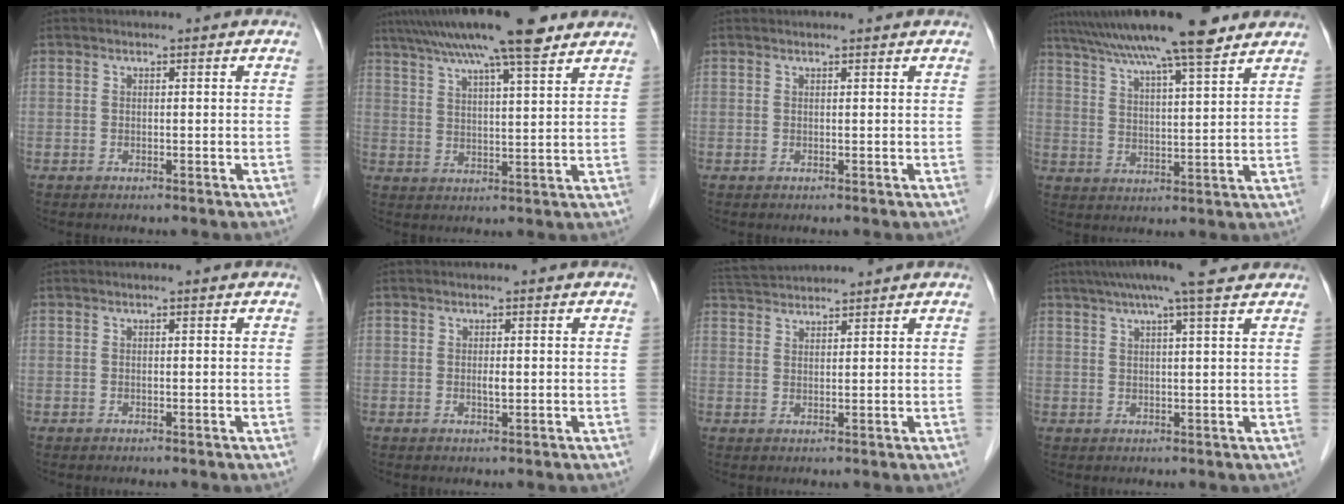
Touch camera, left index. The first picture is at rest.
{"total": 16.1, "force": [12.4, 1.7, 10.2], "torque": [-0.174, 0.038, 0.185]}
{"total": 1.4, "force": [1.4, 0.0, 0.3], "torque": [-0.009, 0.010, 0.018]}
{"total": 16.3, "force": [13.3, 1.0, 9.4], "torque": [-0.160, 0.033, 0.207]}
{"total": 0.0}
{"total": 1.1, "force": [0.0, 0.2, 1.1], "torque": [-0.021, -0.002, 0.001]}
{"total": 5.6, "force": [5.5, -0.1, 1.1], "torque": [-0.026, 0.036, 0.101]}
{"total": 10.8, "force": [8.6, 0.2, 6.6], "torque": [-0.105, 0.037, 0.112]}